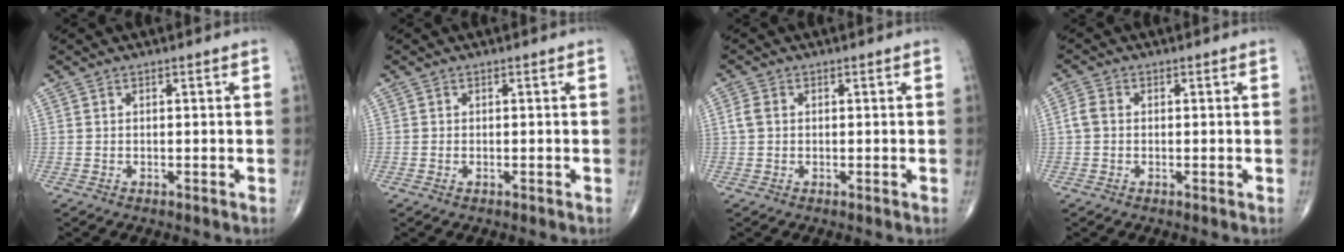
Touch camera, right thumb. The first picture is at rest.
{"total": 0.0}
{"total": 2.2, "force": [0.2, 1.6, 1.4], "torque": [-0.034, 0.006, 0.004]}
{"total": 2.5, "force": [-0.1, 1.9, 1.7], "torque": [-0.034, 0.005, -0.007]}